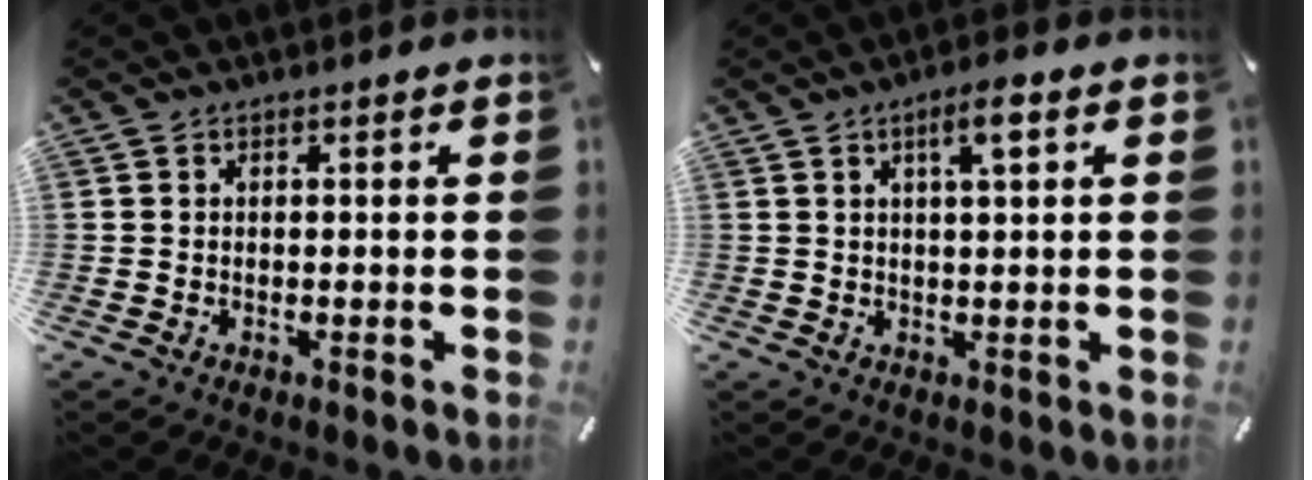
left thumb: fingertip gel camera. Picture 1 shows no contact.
{"total": 4.9, "force": [2.1, 0.9, 4.3], "torque": [-0.080, 0.001, 0.032]}